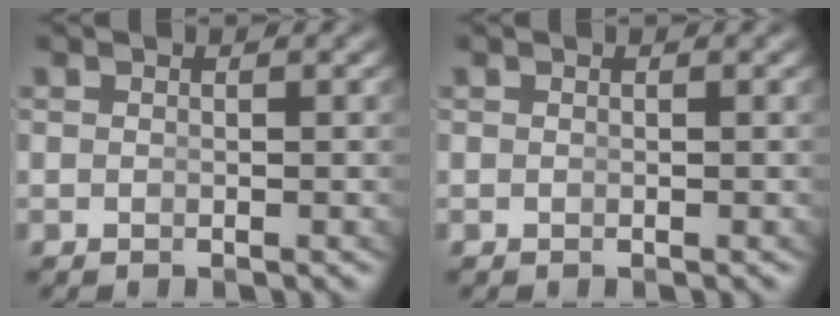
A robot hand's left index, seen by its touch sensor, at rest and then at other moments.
{"total": 0.0}